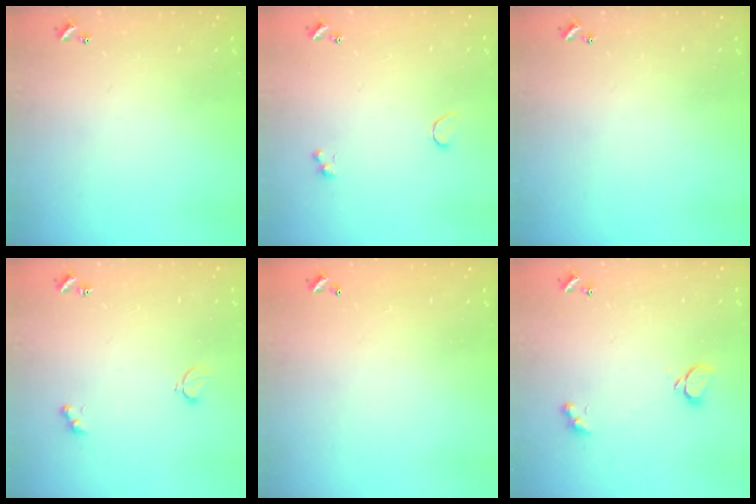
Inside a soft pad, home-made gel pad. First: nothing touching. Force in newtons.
{"total": 1.2, "press": 1.1, "slide": 0.6}
{"total": 0.0}
{"total": 3.3, "press": 3.2, "slide": 1.0}
{"total": 3.0, "press": 3.0, "slide": 0.1}
{"total": 1.9, "press": 1.7, "slide": 0.8}